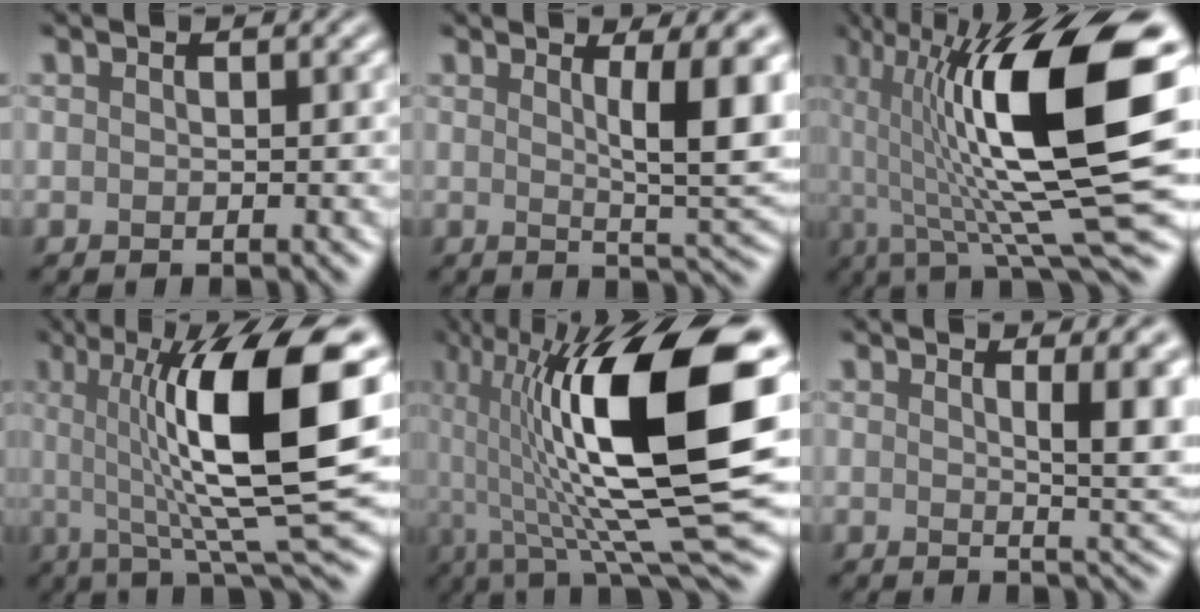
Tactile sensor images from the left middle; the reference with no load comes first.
{"total": 6.8, "force": [1.7, 1.1, 6.5], "torque": [-0.083, -0.005, 0.035]}
{"total": 14.8, "force": [1.5, 3.4, 14.3], "torque": [-0.238, 0.010, 0.030]}
{"total": 13.3, "force": [1.8, 3.0, 12.8], "torque": [-0.187, 0.009, 0.035]}
{"total": 16.2, "force": [1.4, 4.5, 15.5], "torque": [-0.266, 0.013, 0.028]}
{"total": 5.2, "force": [1.2, 1.1, 5.0], "torque": [-0.055, -0.002, 0.025]}